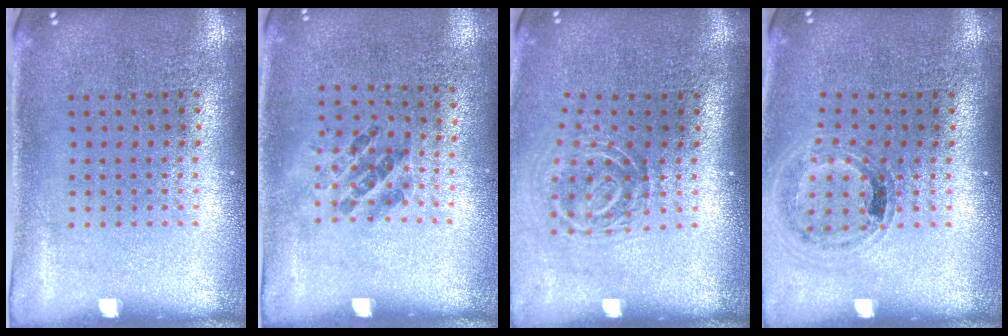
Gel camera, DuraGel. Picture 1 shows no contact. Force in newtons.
{"total": 1.1, "press": 0.7, "slide": 0.9}
{"total": 1.9, "press": 1.2, "slide": 1.5}
{"total": 0.9, "press": 0.9, "slide": 0.1}